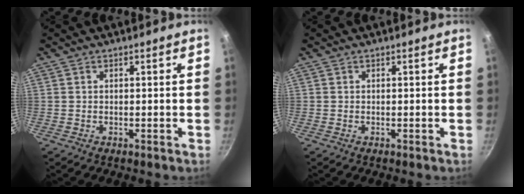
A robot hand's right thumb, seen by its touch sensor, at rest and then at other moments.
{"total": 0.0}